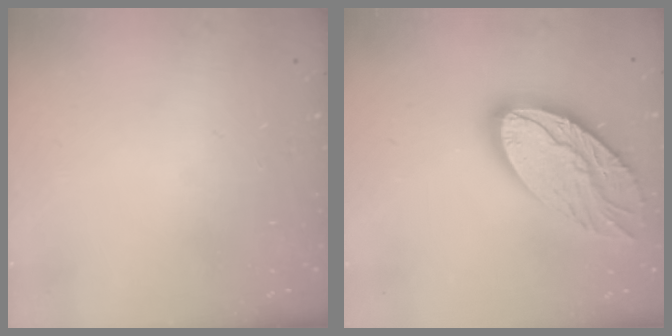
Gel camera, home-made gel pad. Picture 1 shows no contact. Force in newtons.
{"total": 19.9, "press": 19.9, "slide": 1.5}